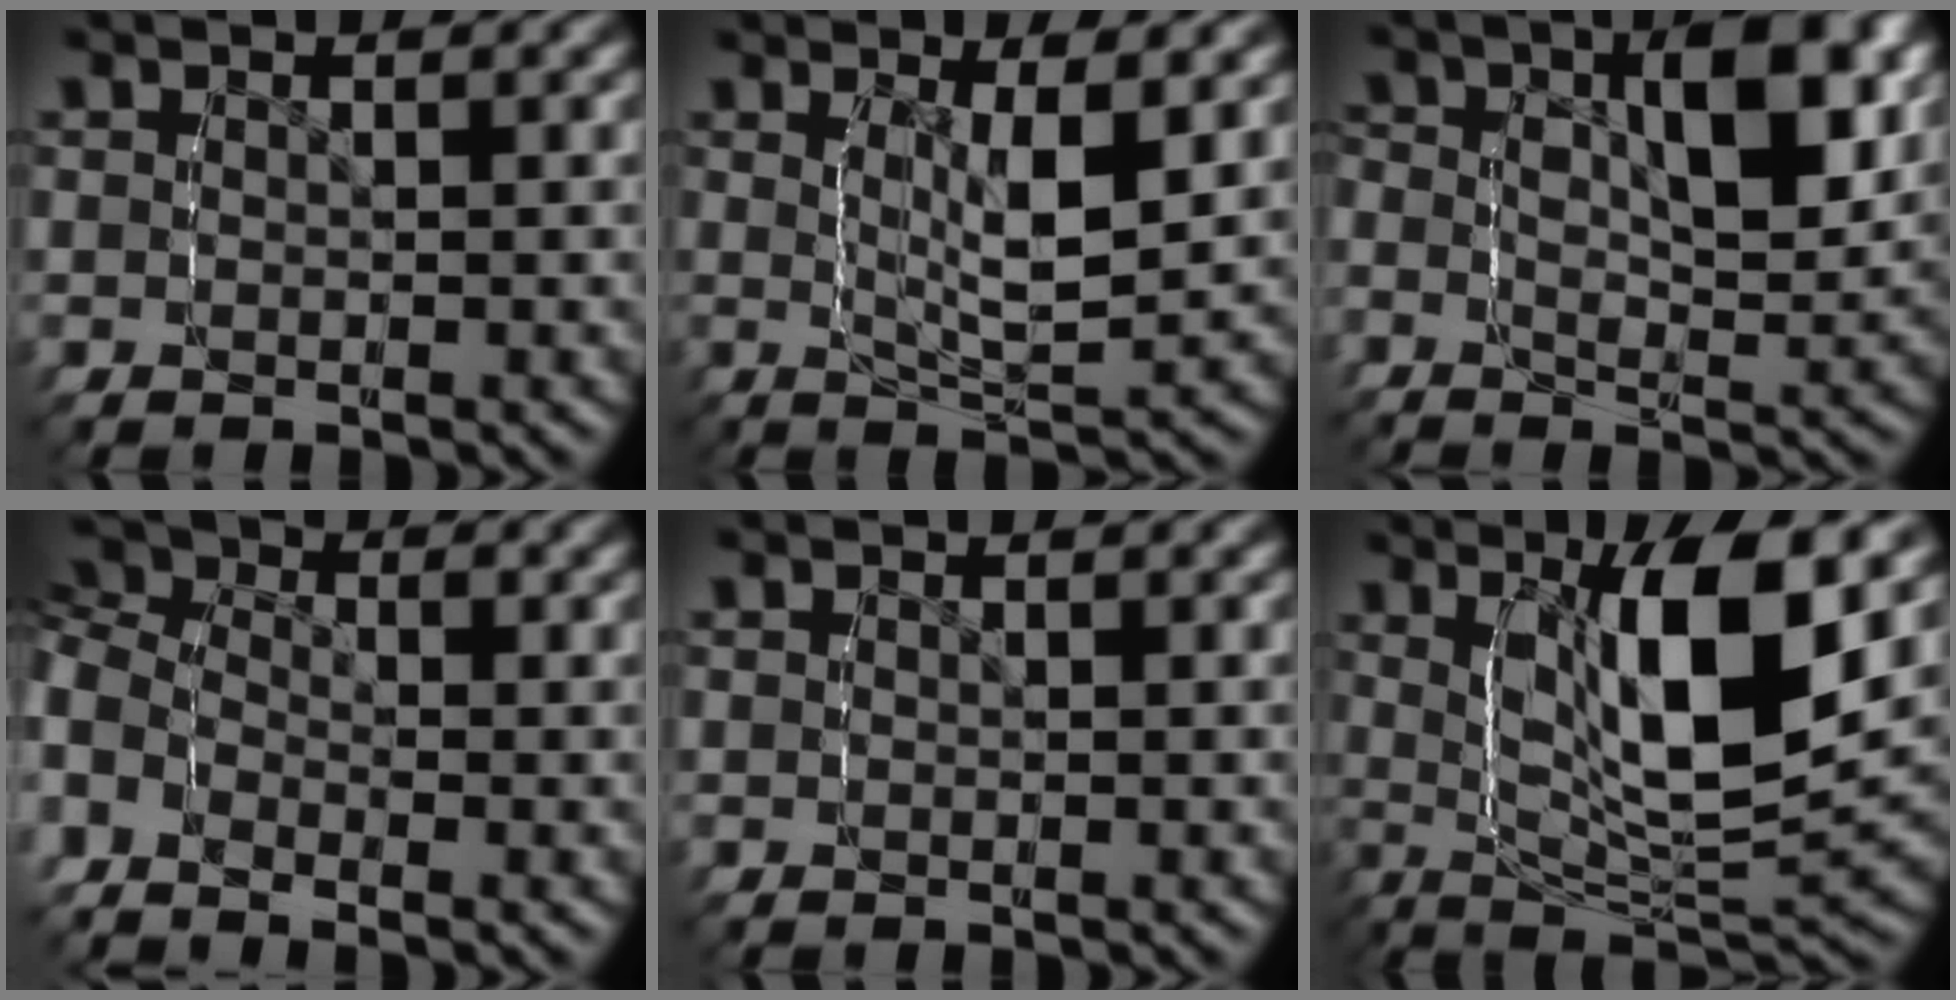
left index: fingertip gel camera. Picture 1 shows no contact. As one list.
[{"total": 5.0, "force": [0.7, 1.4, 4.7], "torque": [-0.085, -0.013, 0.017]}, {"total": 6.7, "force": [0.8, 3.4, 5.7], "torque": [-0.101, -0.001, 0.000]}, {"total": 6.8, "force": [0.9, 5.6, 3.7], "torque": [-0.081, 0.007, -0.005]}, {"total": 0.0}, {"total": 11.0, "force": [2.2, 4.2, 9.9], "torque": [-0.173, 0.001, 0.035]}]